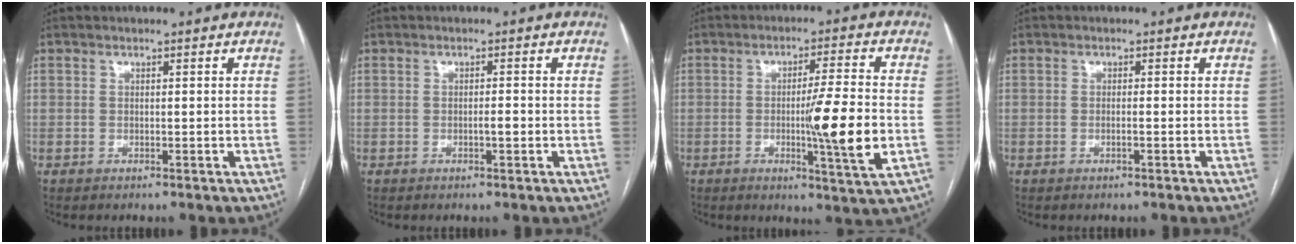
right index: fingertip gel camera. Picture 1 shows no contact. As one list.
[{"total": 1.2, "force": [-0.4, 0.1, 1.1], "torque": [-0.021, 0.001, -0.007]}, {"total": 11.1, "force": [-1.9, -0.4, 10.9], "torque": [-0.167, -0.017, -0.035]}, {"total": 0.8, "force": [-0.3, -0.1, 0.7], "torque": [-0.014, 0.001, -0.004]}]